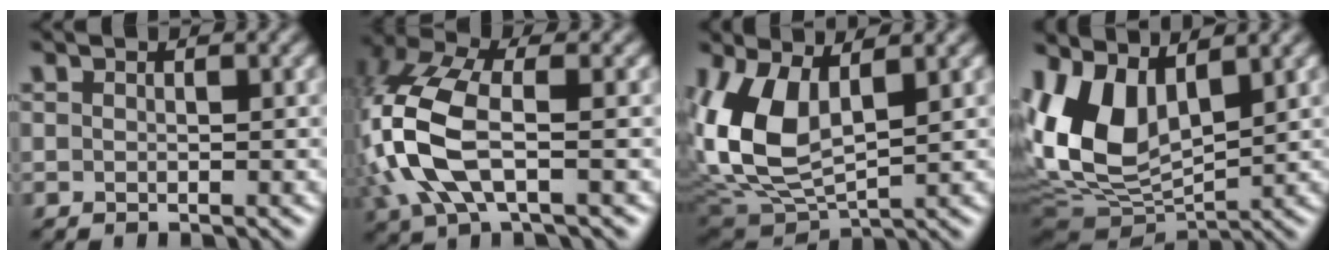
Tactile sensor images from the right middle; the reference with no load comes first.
{"total": 9.2, "force": [-1.2, 4.3, 8.0], "torque": [-0.208, 0.013, -0.035]}
{"total": 8.7, "force": [2.2, 4.8, 7.0], "torque": [-0.180, -0.004, 0.043]}
{"total": 10.4, "force": [2.1, 6.1, 8.1], "torque": [-0.175, -0.004, 0.035]}